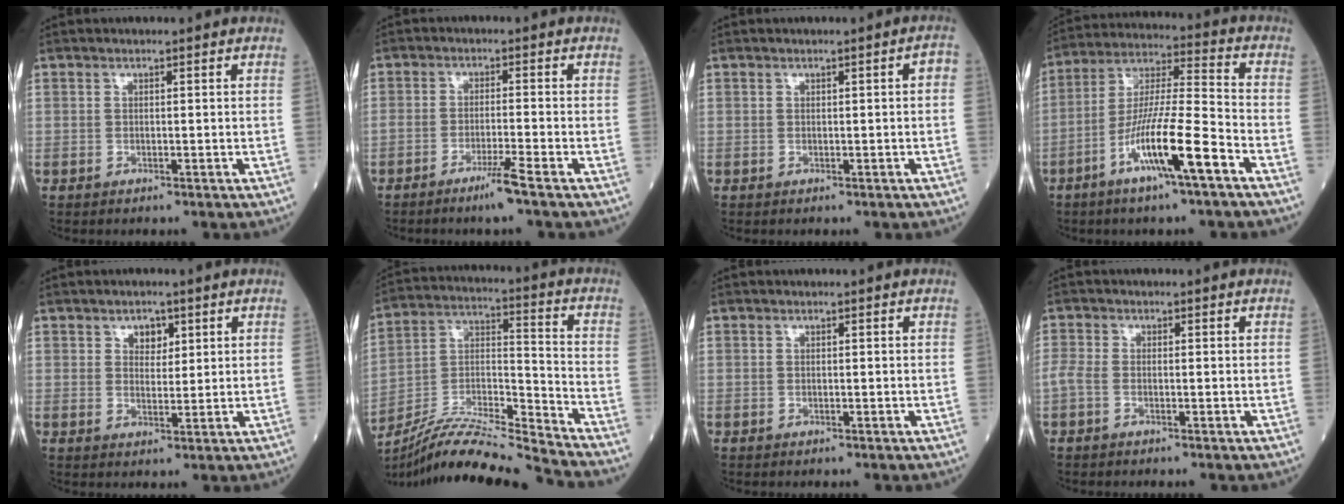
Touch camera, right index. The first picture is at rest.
{"total": 4.0, "force": [-2.7, -0.9, 2.8], "torque": [-0.055, -0.009, -0.054]}
{"total": 1.4, "force": [0.0, 0.3, 1.4], "torque": [-0.012, 0.005, 0.000]}
{"total": 13.5, "force": [-6.4, 0.3, 11.9], "torque": [-0.230, -0.006, -0.120]}
{"total": 3.0, "force": [1.5, 1.9, 1.7], "torque": [-0.019, 0.001, 0.024]}
{"total": 18.3, "force": [-17.2, -1.3, 6.2], "torque": [-0.116, 0.007, -0.306]}
{"total": 0.0}
{"total": 2.1, "force": [-0.7, 0.9, 1.8], "torque": [-0.050, 0.005, -0.019]}